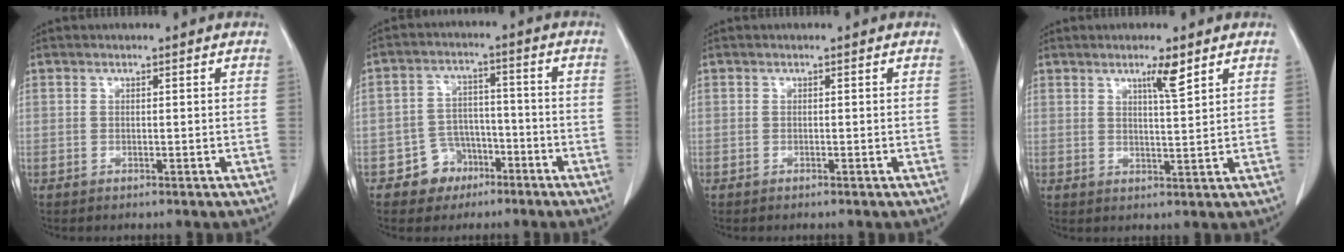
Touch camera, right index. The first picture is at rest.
{"total": 6.2, "force": [-3.4, 5.1, 0.8], "torque": [-0.004, 0.015, -0.049]}
{"total": 0.0}
{"total": 3.6, "force": [2.3, 0.0, 2.8], "torque": [-0.052, -0.004, 0.041]}